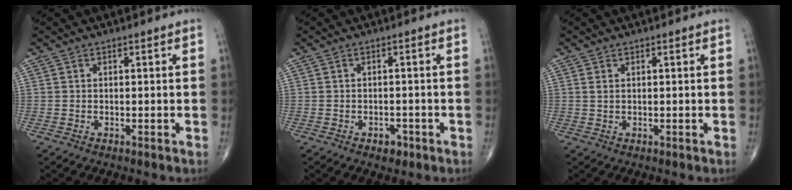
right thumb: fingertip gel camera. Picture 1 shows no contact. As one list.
[{"total": 2.2, "force": [-1.2, 1.5, 1.1], "torque": [-0.008, 0.005, -0.013]}, {"total": 0.9, "force": [0.3, 0.5, 0.7], "torque": [-0.017, 0.003, 0.010]}]